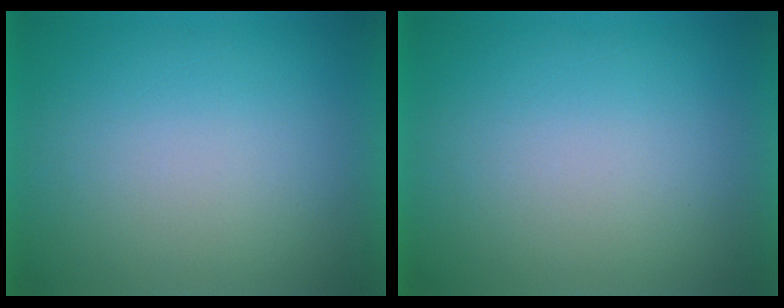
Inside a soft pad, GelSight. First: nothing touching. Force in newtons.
{"total": 1.0}